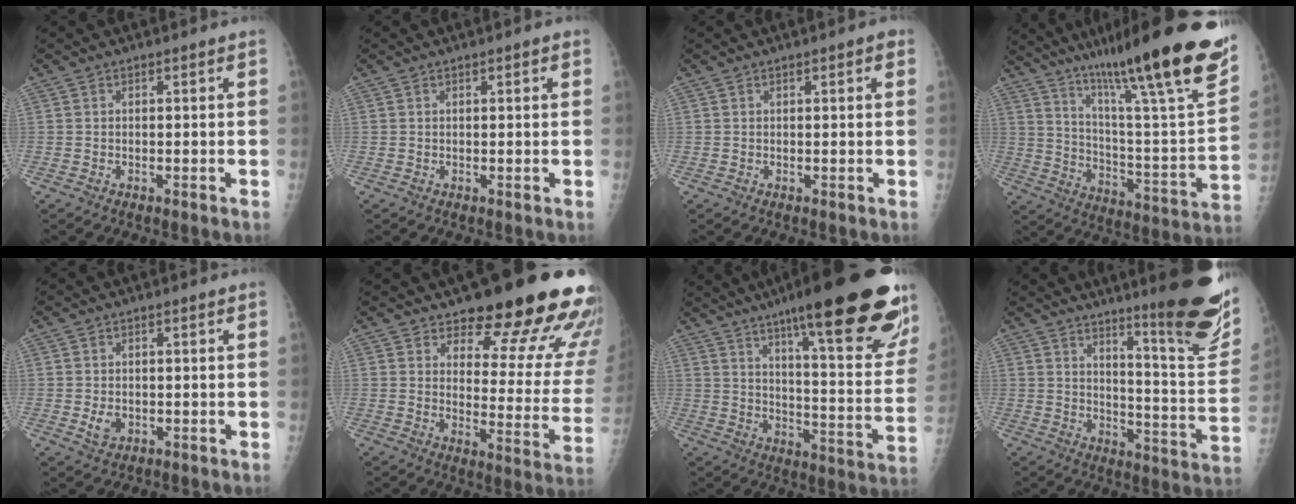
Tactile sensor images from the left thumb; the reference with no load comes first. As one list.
[{"total": 1.1, "force": [0.6, 0.2, 0.9], "torque": [-0.013, 0.000, 0.007]}, {"total": 1.8, "force": [0.9, 0.4, 1.5], "torque": [-0.017, 0.001, 0.009]}, {"total": 32.0, "force": [21.6, 3.7, 23.2], "torque": [-0.314, -0.079, 0.329]}, {"total": 2.6, "force": [-0.1, 1.8, 1.9], "torque": [-0.025, -0.004, 0.007]}, {"total": 21.5, "force": [16.5, 6.5, 12.2], "torque": [-0.108, -0.109, 0.204]}, {"total": 31.4, "force": [20.3, 5.9, 23.2], "torque": [-0.269, -0.066, 0.286]}, {"total": 21.3, "force": [13.8, 2.9, 16.0], "torque": [-0.183, -0.089, 0.193]}]